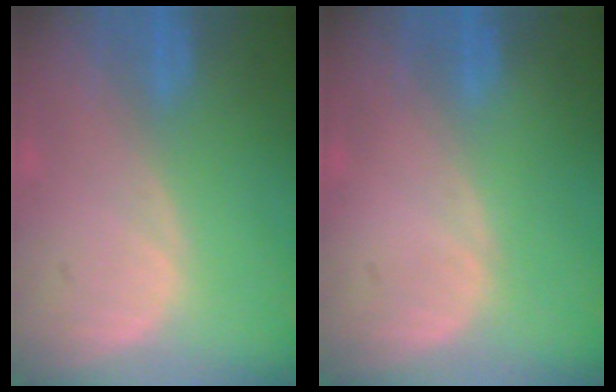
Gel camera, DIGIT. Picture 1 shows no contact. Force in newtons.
{"total": 0.0}